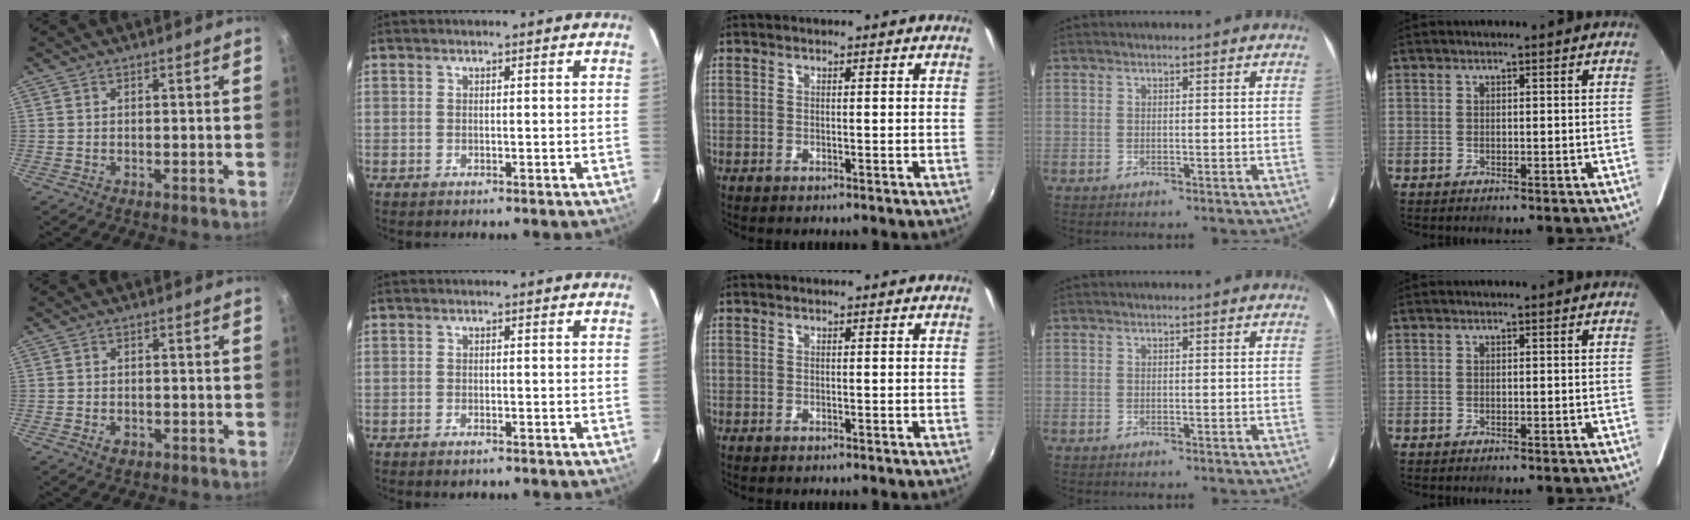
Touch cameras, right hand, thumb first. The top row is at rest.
{"thumb": {"total": 2.3, "force": [-1.1, 1.5, 1.3], "torque": [-0.023, 0.008, -0.017]}, "index": {"total": 1.4, "force": [-1.1, 0.5, 0.6], "torque": [-0.014, 0.001, -0.019]}}